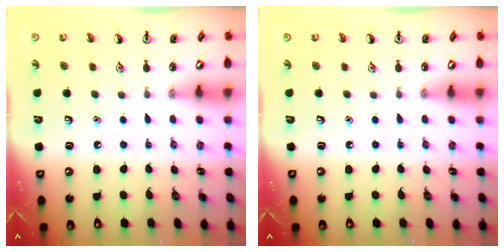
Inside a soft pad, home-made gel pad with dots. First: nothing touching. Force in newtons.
{"total": 0.0}